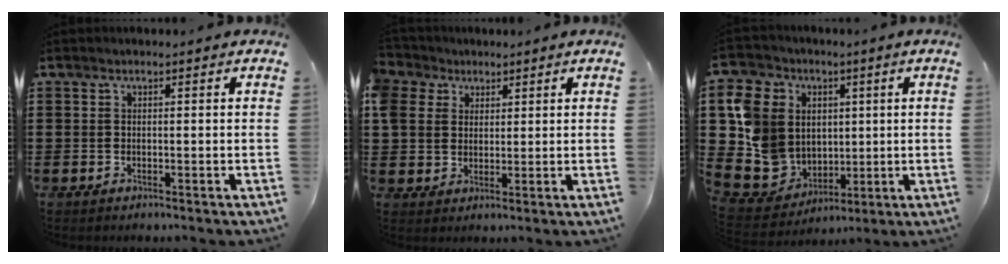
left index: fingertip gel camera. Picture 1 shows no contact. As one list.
[{"total": 5.6, "force": [2.5, 4.8, 1.2], "torque": [-0.052, 0.016, 0.046]}, {"total": 11.1, "force": [1.9, 10.4, 3.1], "torque": [-0.118, 0.001, 0.043]}]